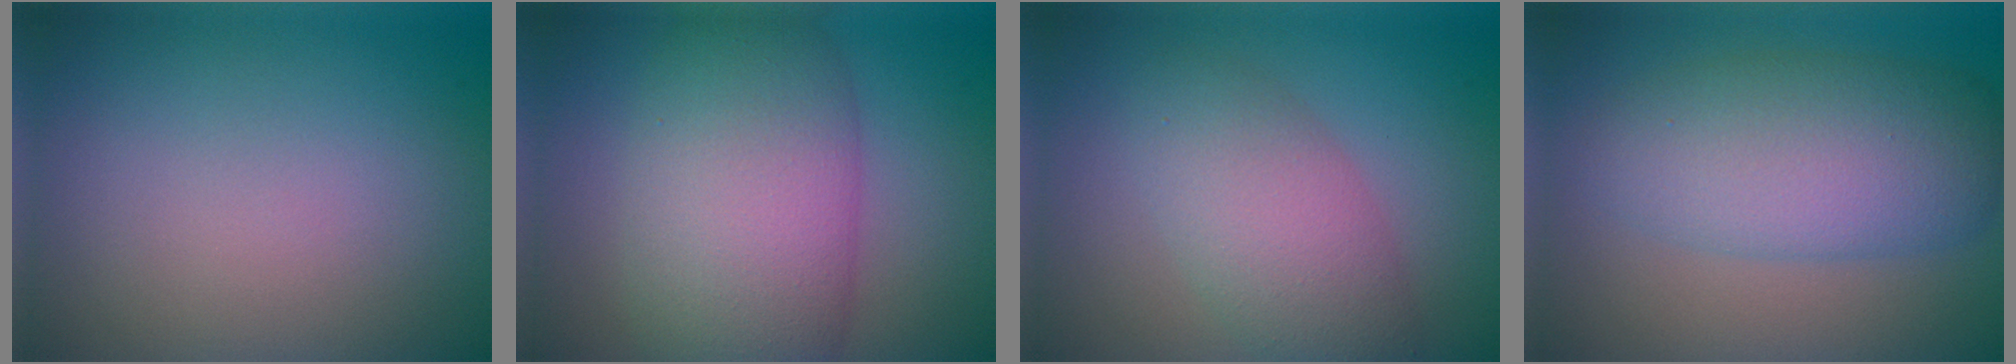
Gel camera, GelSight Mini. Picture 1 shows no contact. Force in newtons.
{"total": 9.6, "press": 9.6, "slide": 0.3}
{"total": 4.7, "press": 4.7, "slide": 0.5}
{"total": 7.0, "press": 7.0, "slide": 0.1}